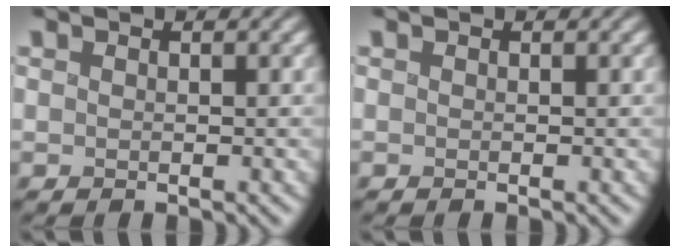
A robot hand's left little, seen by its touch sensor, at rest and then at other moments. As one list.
[{"total": 0.0}]